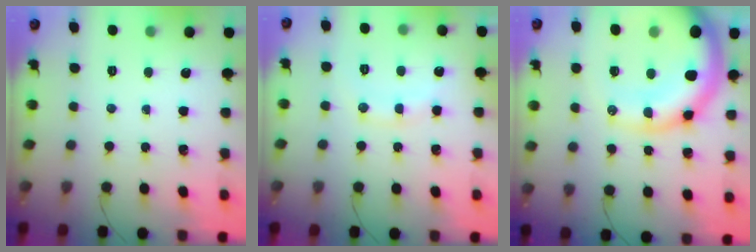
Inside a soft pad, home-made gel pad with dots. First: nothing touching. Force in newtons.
{"total": 10.1, "press": 10.0, "slide": 1.0}
{"total": 22.8, "press": 22.4, "slide": 4.5}